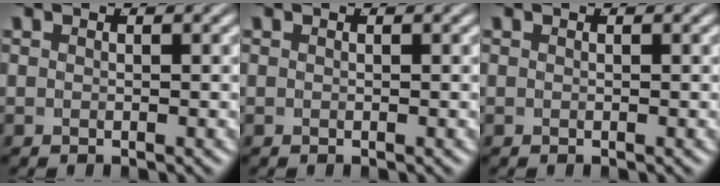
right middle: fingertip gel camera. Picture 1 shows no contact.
{"total": 0.0}
{"total": 0.0}